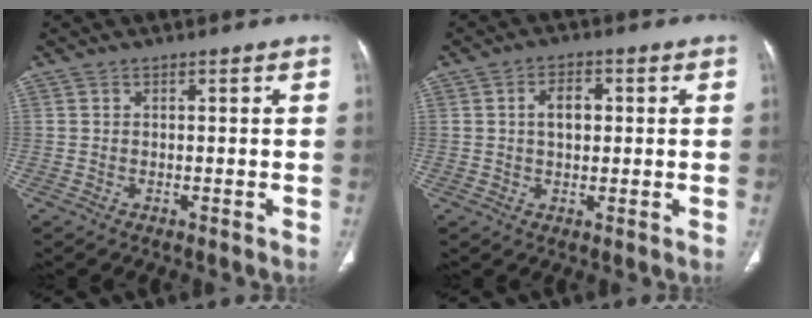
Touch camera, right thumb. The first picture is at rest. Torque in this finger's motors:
{"motor_torque": [0.33, 0.80, 0.41, -0.30, 0.01]}